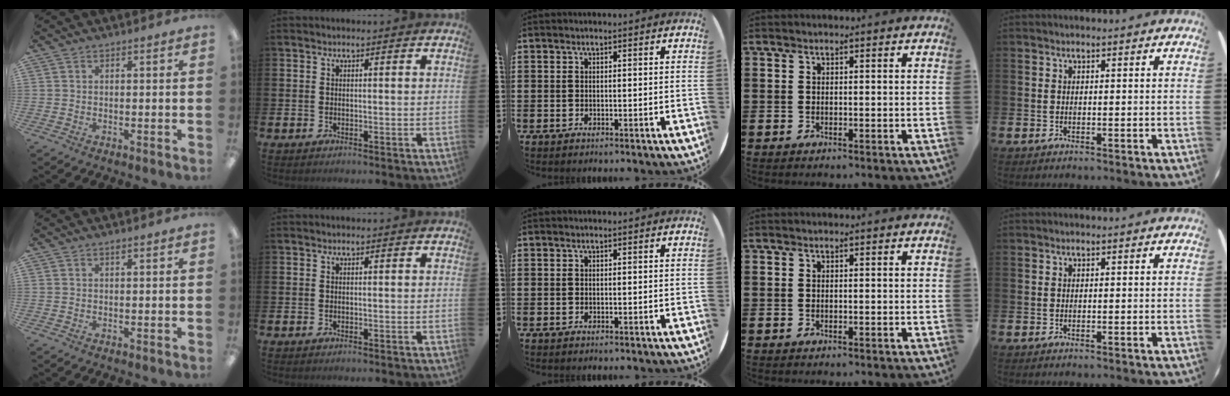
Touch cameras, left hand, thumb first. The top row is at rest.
{"thumb": {"total": 0.6, "force": [0.5, 0.1, 0.3], "torque": [-0.007, 0.002, 0.008]}}